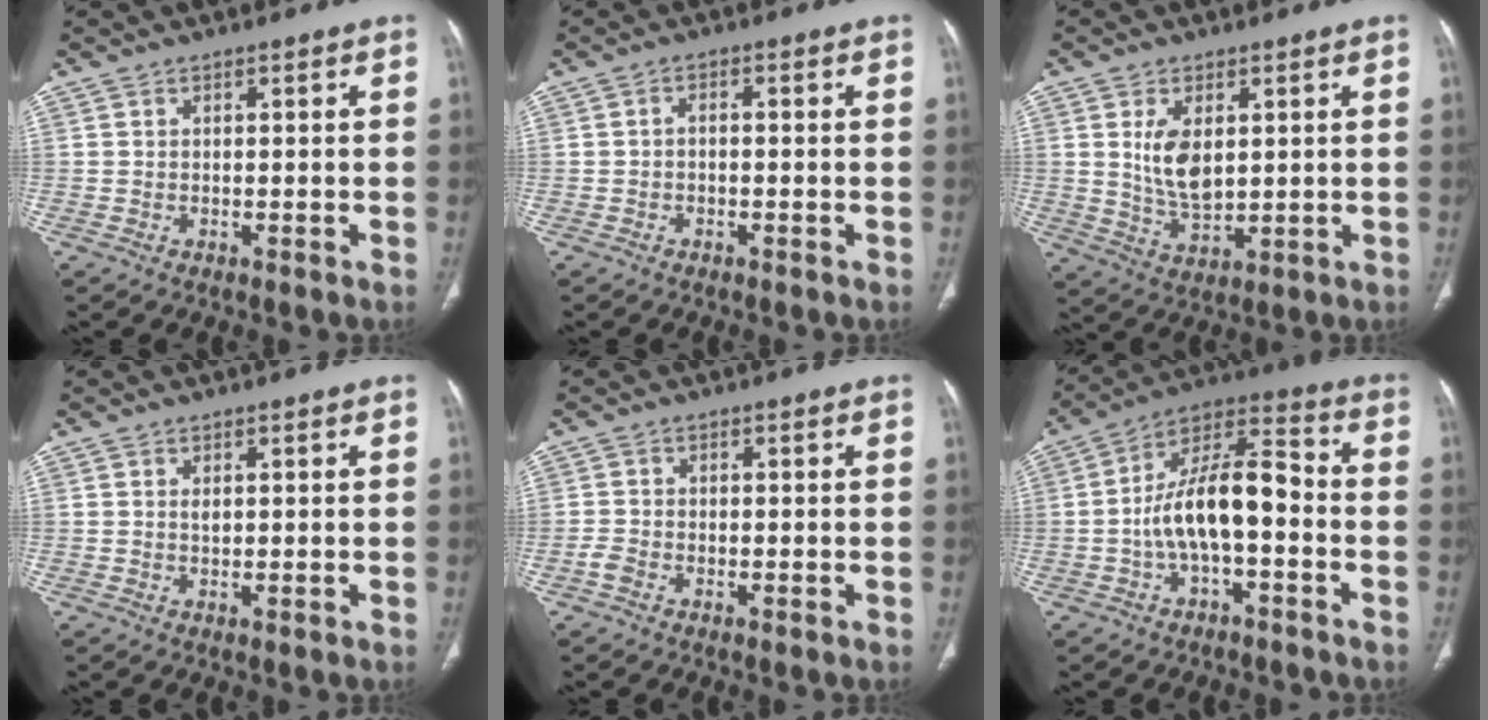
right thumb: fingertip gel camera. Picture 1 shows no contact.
{"total": 1.3, "force": [-0.4, 0.7, 1.0], "torque": [-0.014, 0.007, -0.009]}
{"total": 9.2, "force": [2.4, 5.4, 7.1], "torque": [-0.113, -0.022, 0.061]}
{"total": 1.2, "force": [0.3, 0.6, 1.0], "torque": [-0.019, -0.003, 0.007]}
{"total": 1.9, "force": [-1.0, 1.0, 1.3], "torque": [-0.029, 0.004, -0.024]}
{"total": 13.8, "force": [-2.7, 5.9, 12.2], "torque": [-0.217, 0.049, -0.052]}